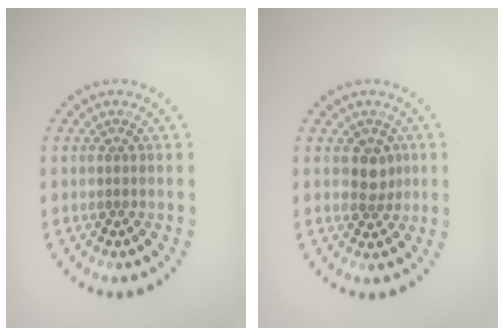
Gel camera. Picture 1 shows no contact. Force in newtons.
{"total": 2.0, "press": 1.8, "slide": 0.9}